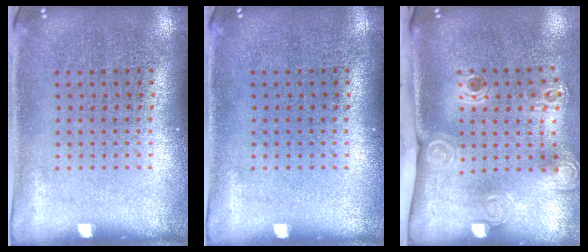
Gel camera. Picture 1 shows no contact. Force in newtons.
{"total": 0.0}
{"total": 2.3, "press": 1.6, "slide": 1.6}